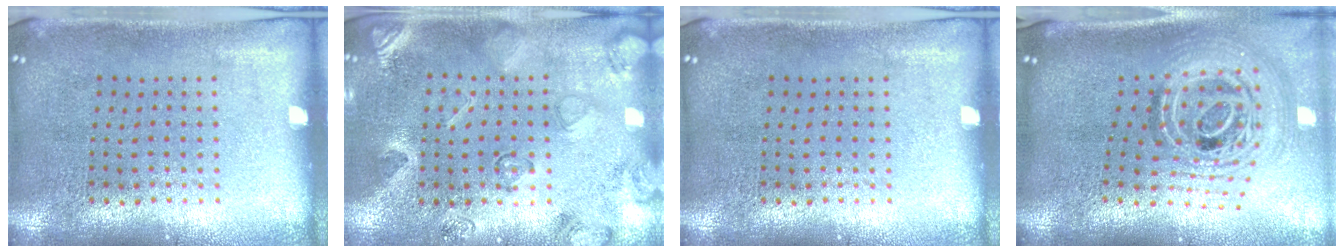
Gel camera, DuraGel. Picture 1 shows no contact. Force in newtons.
{"total": 2.3, "press": 1.8, "slide": 1.4}
{"total": 0.0}
{"total": 2.1, "press": 1.6, "slide": 1.4}